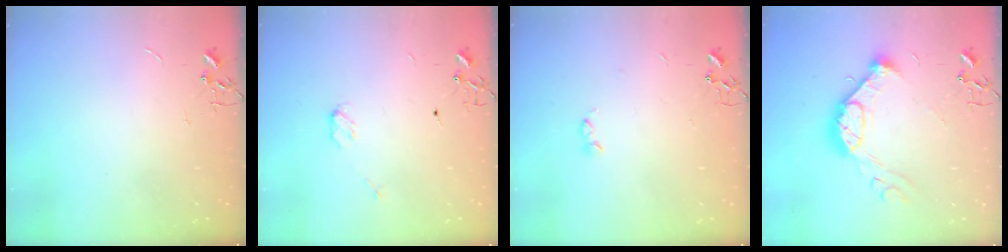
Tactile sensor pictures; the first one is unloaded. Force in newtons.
{"total": 4.0, "press": 3.9, "slide": 0.3}
{"total": 2.6, "press": 2.5, "slide": 0.5}
{"total": 14.3, "press": 14.3, "slide": 1.0}